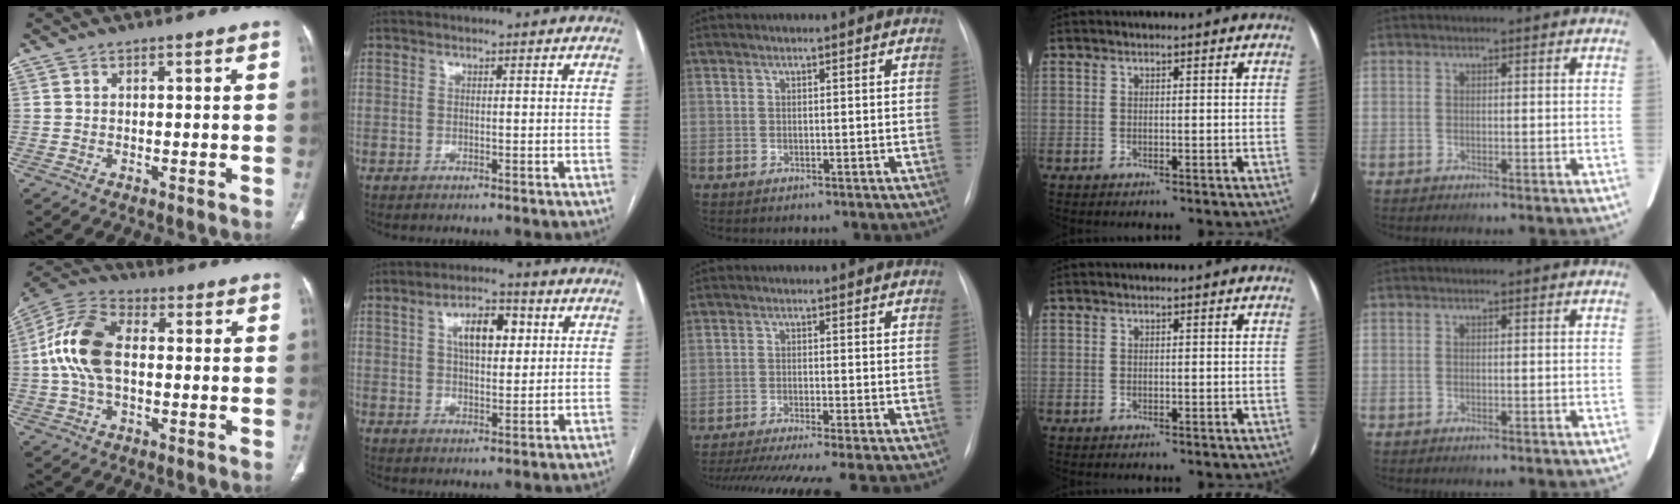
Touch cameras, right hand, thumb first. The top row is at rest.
{"thumb": {"total": 13.1, "force": [0.3, 7.7, 10.6], "torque": [-0.224, 0.029, -0.002]}, "index": {"total": 7.6, "force": [2.3, 3.3, 6.4], "torque": [-0.108, 0.016, 0.039]}, "middle": {"total": 13.2, "force": [-11.2, -0.9, 7.0], "torque": [-0.104, -0.034, -0.170]}}